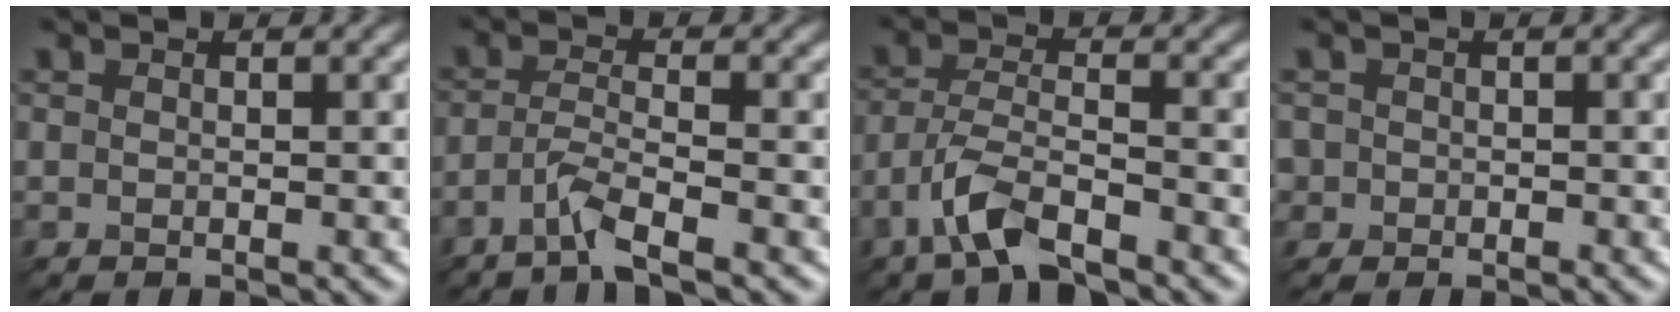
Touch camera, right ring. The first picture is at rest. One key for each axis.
{"total": 2.9, "fx": -2.5, "fy": -0.6, "fz": 1.2, "tx": -0.047, "ty": 0.009, "tz": -0.043}
{"total": 4.0, "fx": -3.5, "fy": 0.3, "fz": 1.9, "tx": -0.060, "ty": 0.005, "tz": -0.059}
{"total": 1.5, "fx": -1.0, "fy": 0.0, "fz": -1.1, "tx": 0.010, "ty": 0.004, "tz": -0.002}